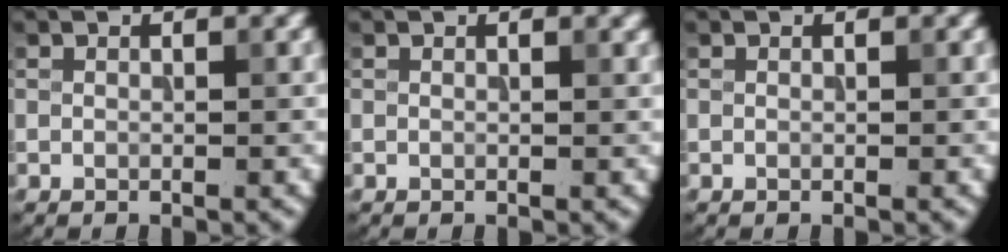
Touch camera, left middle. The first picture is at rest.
{"total": 0.7, "force": [0.4, 0.2, 0.5], "torque": [-0.001, 0.004, 0.006]}
{"total": 0.0}